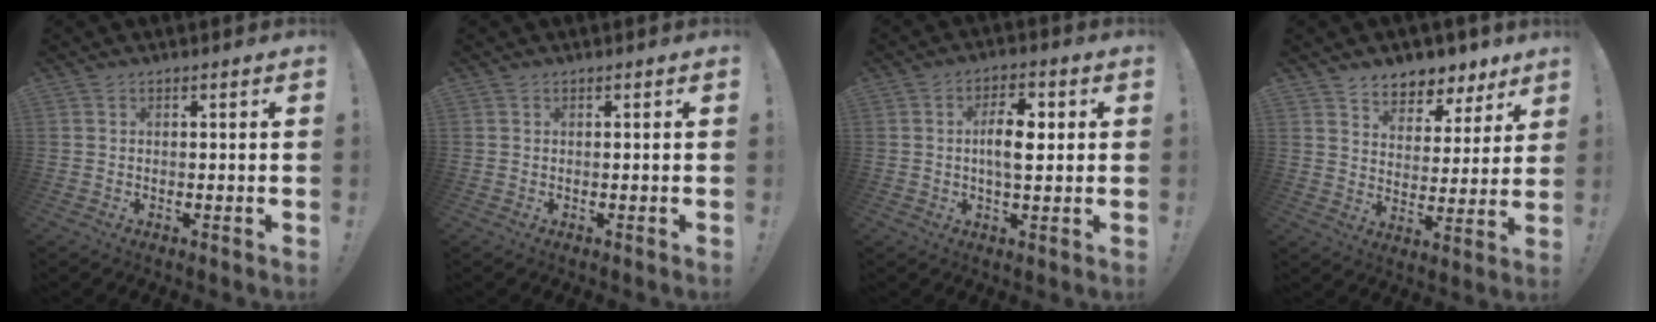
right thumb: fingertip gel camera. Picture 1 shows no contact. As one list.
[{"total": 0.0}, {"total": 8.5, "force": [0.6, 4.1, 7.4], "torque": [-0.118, 0.003, 0.004]}, {"total": 7.4, "force": [5.8, 4.4, 1.3], "torque": [-0.004, -0.056, 0.108]}]